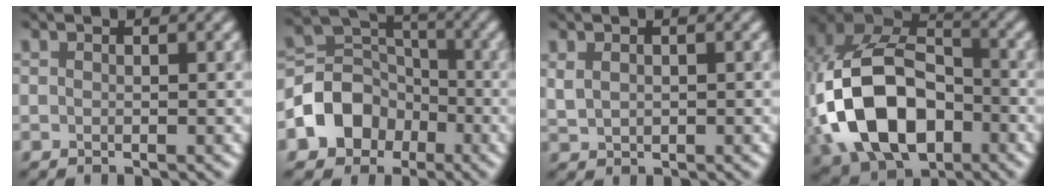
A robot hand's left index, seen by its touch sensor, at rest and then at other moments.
{"total": 6.1, "force": [-2.9, 4.9, 2.2], "torque": [-0.024, 0.004, -0.064]}
{"total": 1.6, "force": [0.6, 1.1, 1.0], "torque": [-0.019, 0.000, 0.017]}
{"total": 14.2, "force": [-3.9, 9.7, 9.5], "torque": [-0.208, -0.016, -0.074]}